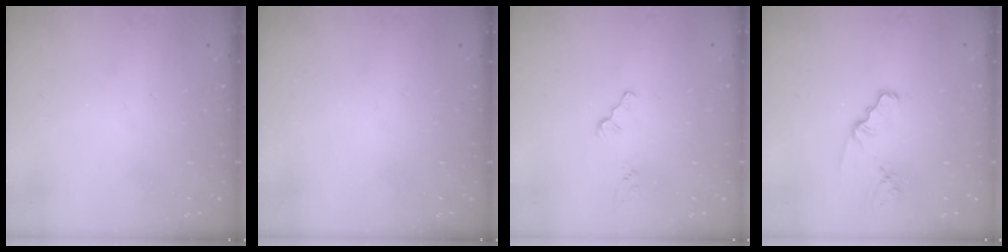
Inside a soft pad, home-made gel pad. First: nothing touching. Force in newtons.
{"total": 0.0}
{"total": 0.0}
{"total": 1.8, "press": 1.8, "slide": 0.3}